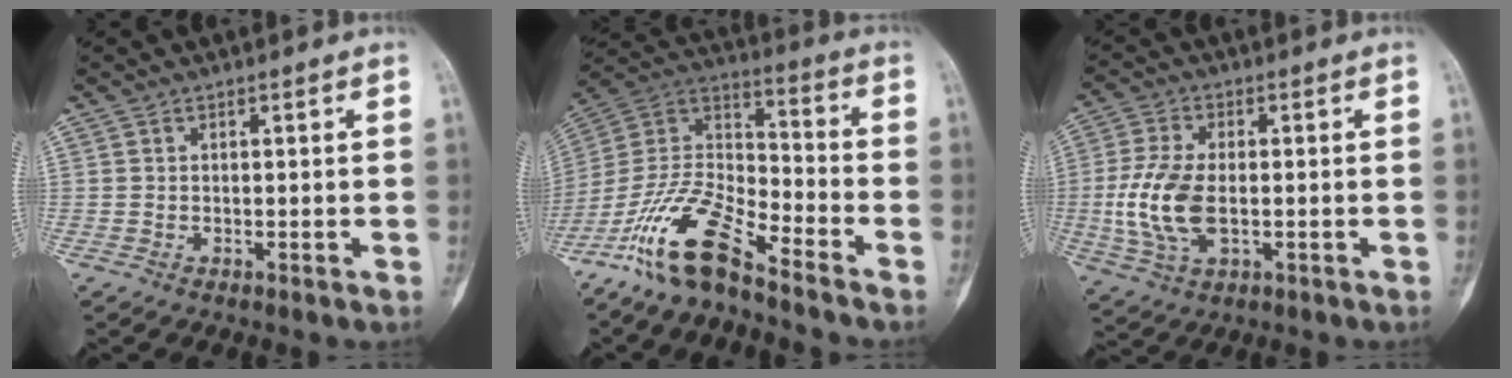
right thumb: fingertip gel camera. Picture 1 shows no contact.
{"total": 15.5, "force": [-11.4, 4.3, 9.6], "torque": [-0.181, 0.074, -0.225]}
{"total": 11.1, "force": [-1.1, 6.0, 9.3], "torque": [-0.203, -0.003, -0.020]}